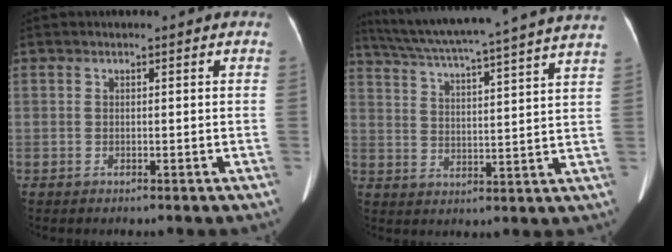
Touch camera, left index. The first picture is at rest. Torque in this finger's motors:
{"motor_torque": [0.72, -1.42, 0.02, 0.10]}